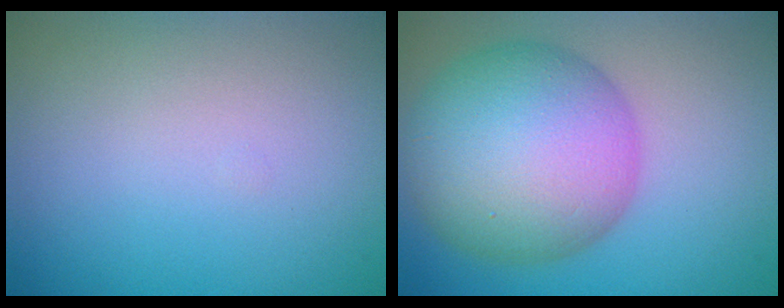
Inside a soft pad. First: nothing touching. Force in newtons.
{"total": 11.9, "press": 11.9, "slide": 0.3}